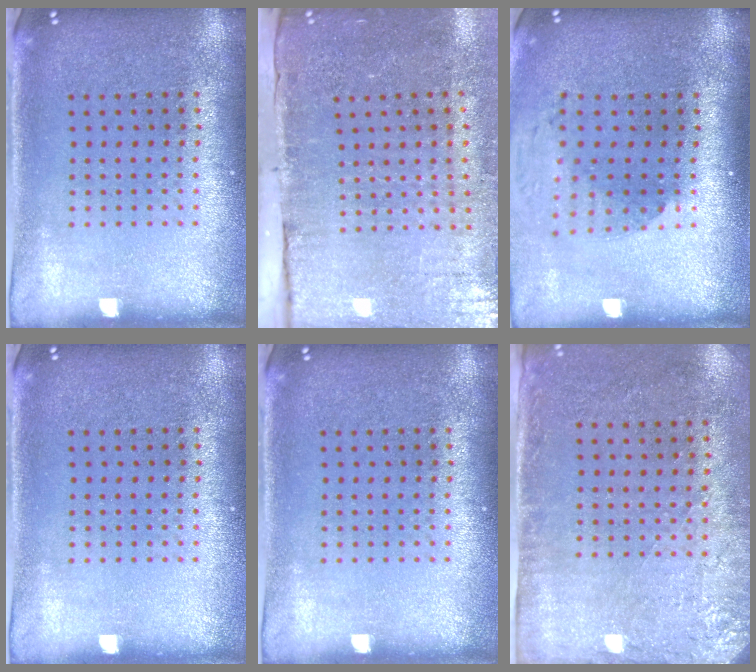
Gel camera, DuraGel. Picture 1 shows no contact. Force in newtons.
{"total": 4.5, "press": 3.7, "slide": 2.5}
{"total": 1.6, "press": 1.3, "slide": 0.9}
{"total": 0.0}
{"total": 0.0}
{"total": 2.8, "press": 2.3, "slide": 1.6}